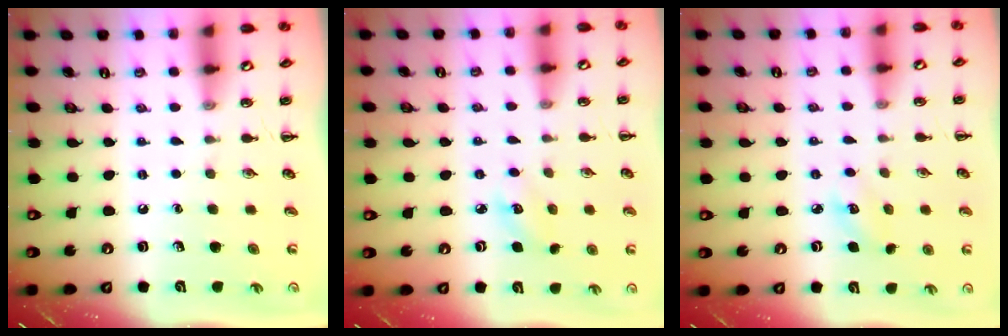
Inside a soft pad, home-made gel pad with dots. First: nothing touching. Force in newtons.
{"total": 3.9, "press": 3.7, "slide": 1.0}
{"total": 3.9, "press": 3.7, "slide": 1.0}